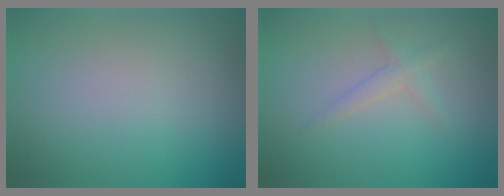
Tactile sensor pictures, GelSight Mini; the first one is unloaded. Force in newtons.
{"total": 1.4, "press": 1.4, "slide": 0.1}